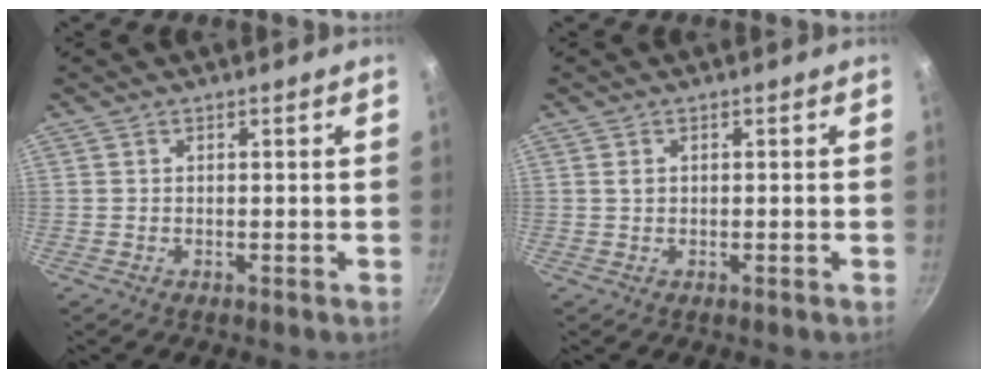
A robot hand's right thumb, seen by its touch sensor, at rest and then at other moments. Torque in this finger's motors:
{"motor_torque": [0.11, 0.59, 0.19, 0.00, 0.11]}